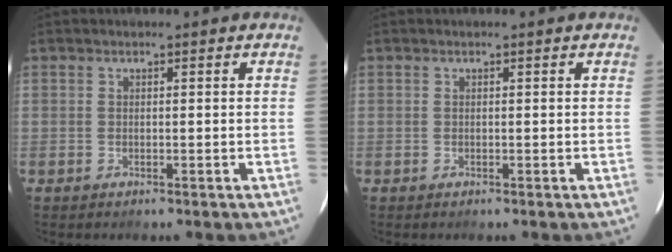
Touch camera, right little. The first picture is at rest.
{"total": 0.0}